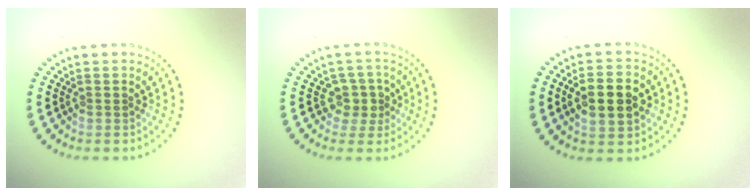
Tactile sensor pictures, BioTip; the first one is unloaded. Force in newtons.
{"total": 2.2, "press": 1.9, "slide": 1.1}
{"total": 5.2, "press": 5.2, "slide": 0.2}